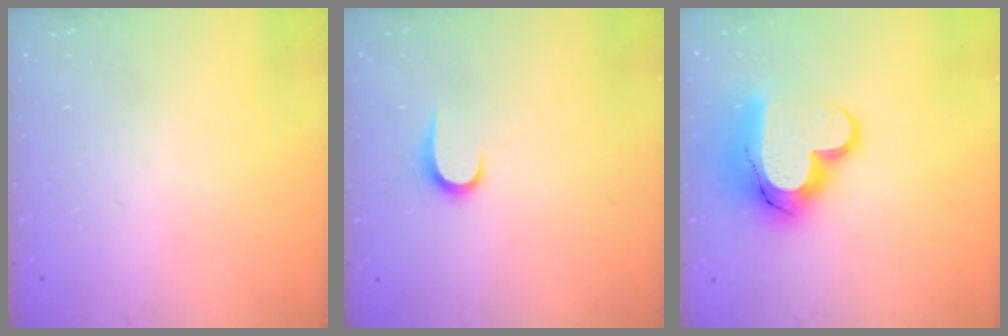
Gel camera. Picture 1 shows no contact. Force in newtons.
{"total": 6.1, "press": 6.1, "slide": 0.6}
{"total": 16.9, "press": 16.9, "slide": 1.3}